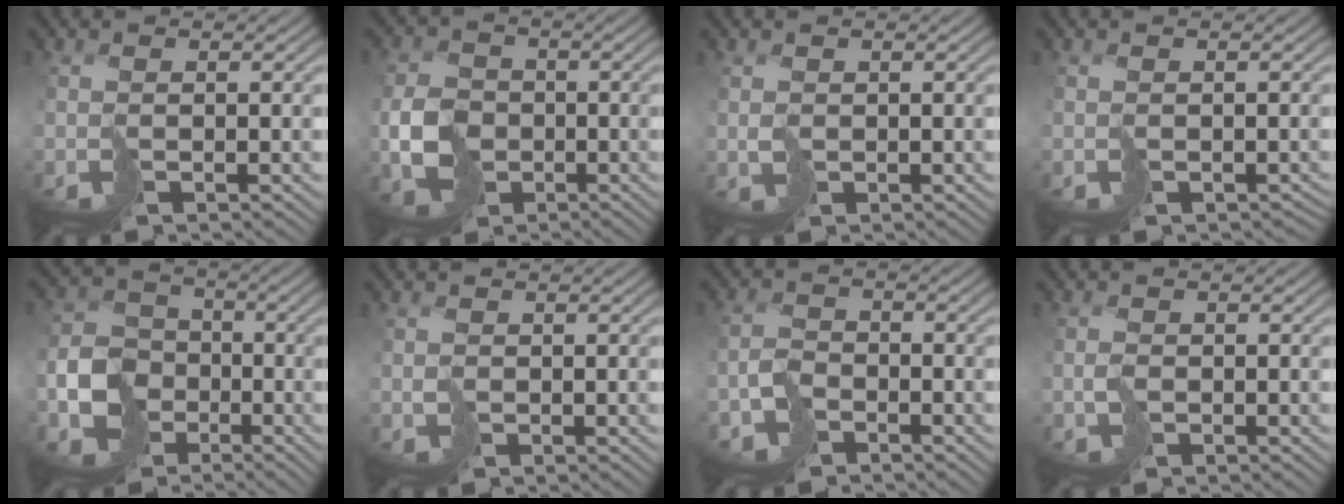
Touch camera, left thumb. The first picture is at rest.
{"total": 6.6, "force": [-2.1, 5.4, 3.1], "torque": [-0.071, -0.015, -0.049]}
{"total": 1.2, "force": [0.1, 1.2, 0.3], "torque": [-0.007, -0.005, 0.003]}
{"total": 1.1, "force": [-0.5, 0.8, 0.5], "torque": [-0.008, -0.008, -0.004]}
{"total": 7.8, "force": [-3.5, 6.4, 2.8], "torque": [-0.060, -0.013, -0.078]}
{"total": 1.2, "force": [0.0, 1.2, 0.1], "torque": [-0.005, -0.006, 0.000]}
{"total": 3.3, "force": [-2.5, 2.0, 0.6], "torque": [-0.010, -0.002, -0.058]}
{"total": 1.3, "force": [-0.5, 1.2, 0.4], "torque": [-0.008, -0.003, -0.010]}